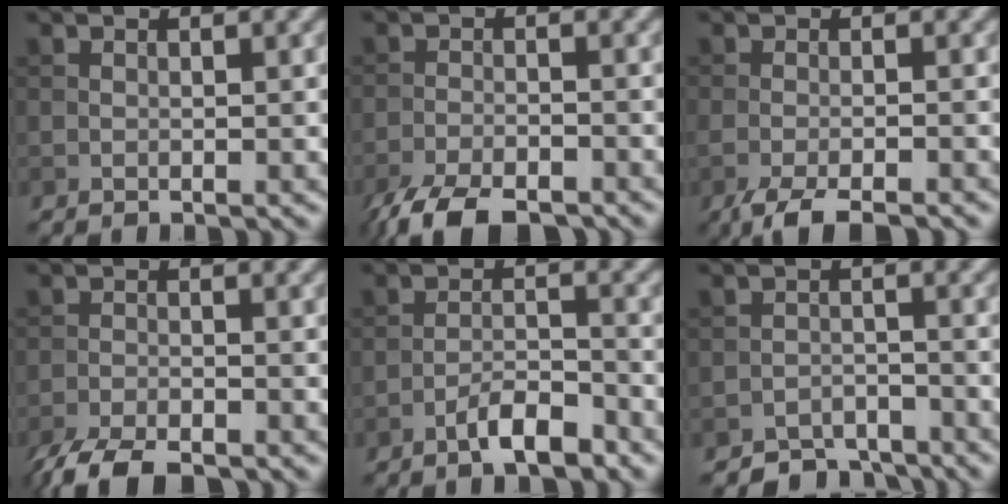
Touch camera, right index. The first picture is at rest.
{"total": 6.1, "force": [-4.9, 1.8, 3.1], "torque": [-0.053, -0.012, -0.095]}
{"total": 3.8, "force": [-2.8, 0.7, 2.5], "torque": [-0.044, -0.007, -0.055]}
{"total": 5.2, "force": [-4.3, 1.5, 2.6], "torque": [-0.043, -0.011, -0.087]}
{"total": 3.6, "force": [-2.6, 0.9, 2.4], "torque": [-0.041, 0.010, -0.049]}
{"total": 3.7, "force": [-3.5, 1.1, 0.3], "torque": [0.004, 0.002, -0.067]}